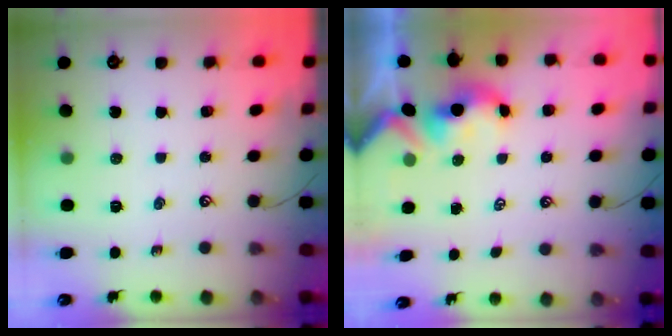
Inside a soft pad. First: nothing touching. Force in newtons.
{"total": 1.1, "press": 0.8, "slide": 0.7}